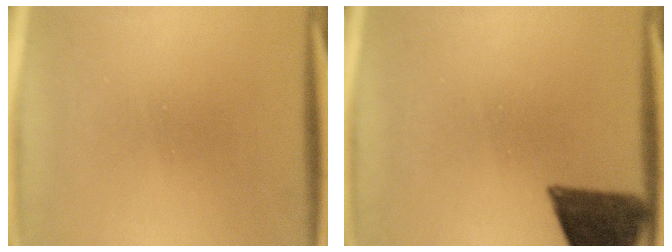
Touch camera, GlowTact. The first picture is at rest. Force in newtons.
{"total": 11.6}